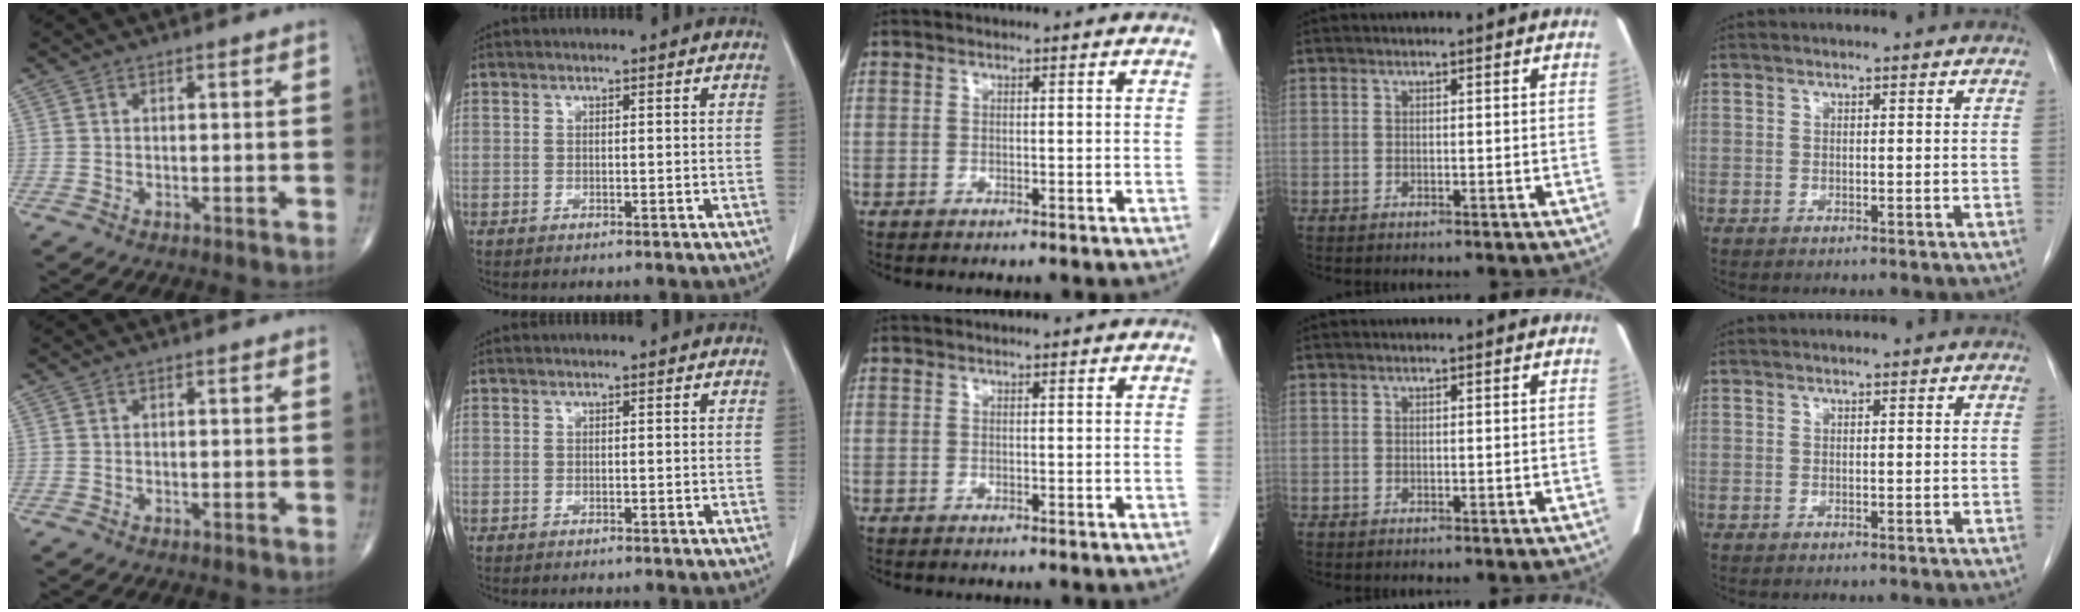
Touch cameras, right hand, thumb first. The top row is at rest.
{}